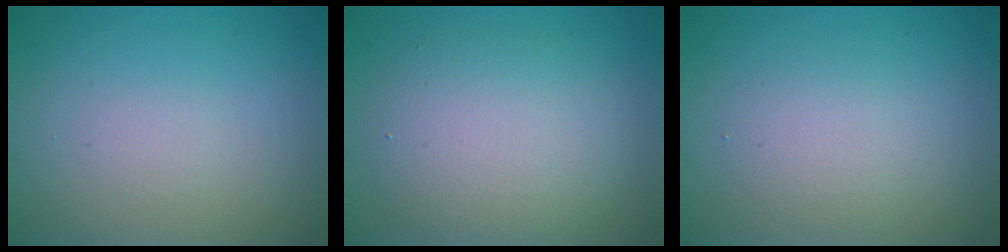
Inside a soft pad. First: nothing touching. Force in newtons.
{"total": 5.7, "press": 5.7, "slide": 0.4}
{"total": 2.4, "press": 2.4, "slide": 0.0}